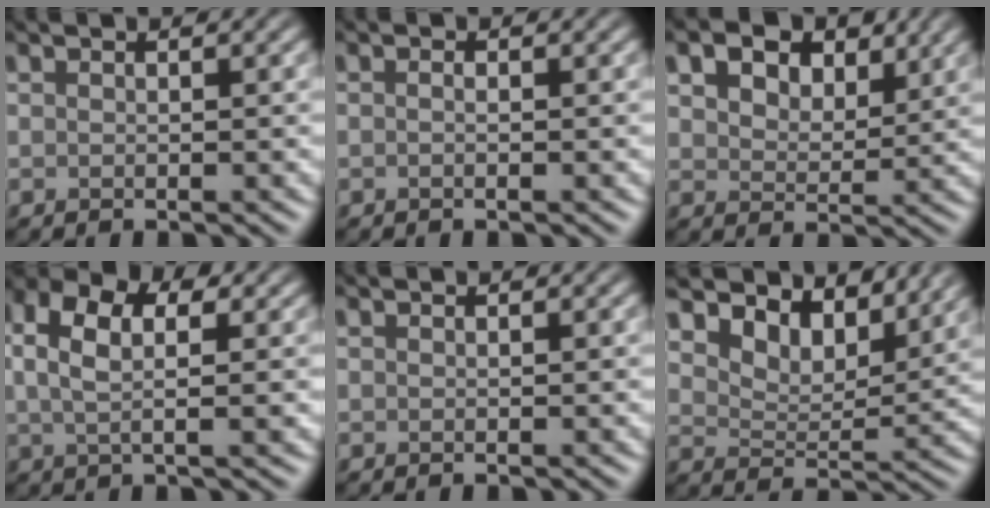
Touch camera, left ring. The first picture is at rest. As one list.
[{"total": 0.6, "force": [-0.1, 0.2, 0.5], "torque": [-0.008, -0.007, -0.005]}, {"total": 7.1, "force": [4.1, 4.0, 4.1], "torque": [-0.074, 0.013, 0.050]}, {"total": 5.8, "force": [1.7, 3.1, 4.6], "torque": [-0.091, 0.015, 0.016]}, {"total": 0.0}, {"total": 6.7, "force": [5.5, 2.9, 2.6], "torque": [-0.052, -0.005, 0.085]}]